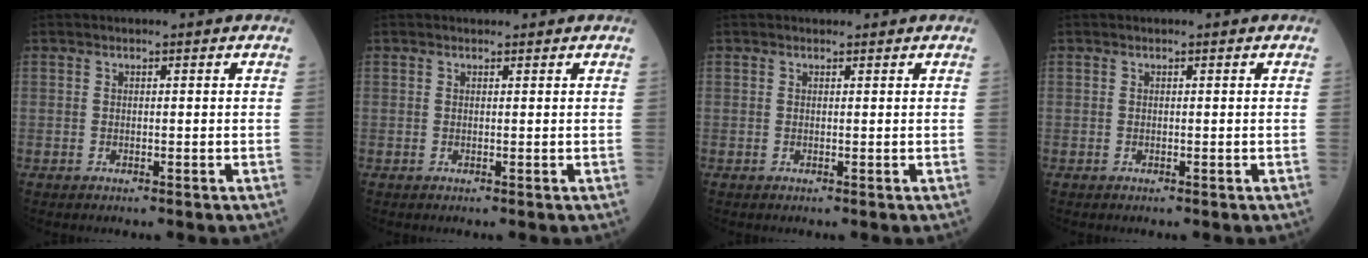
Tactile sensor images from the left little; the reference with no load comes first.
{"total": 0.5, "force": [0.5, 0.2, 0.0], "torque": [-0.011, 0.001, 0.008]}
{"total": 0.6, "force": [0.5, 0.3, 0.0], "torque": [-0.010, 0.002, 0.008]}
{"total": 0.0}